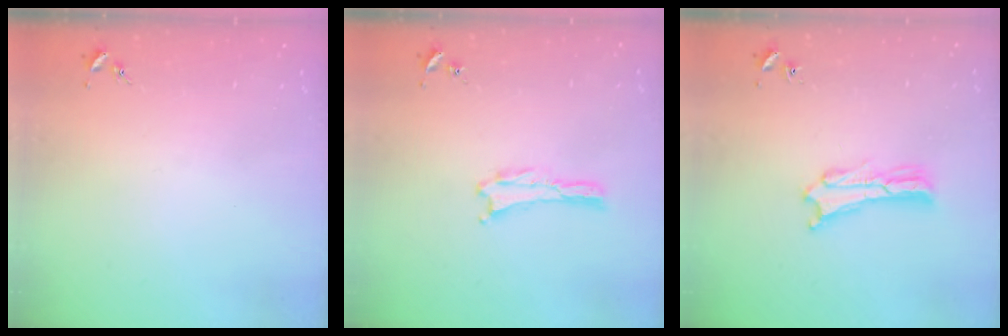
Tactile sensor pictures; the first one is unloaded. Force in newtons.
{"total": 0.0}
{"total": 1.8, "press": 1.8, "slide": 0.3}